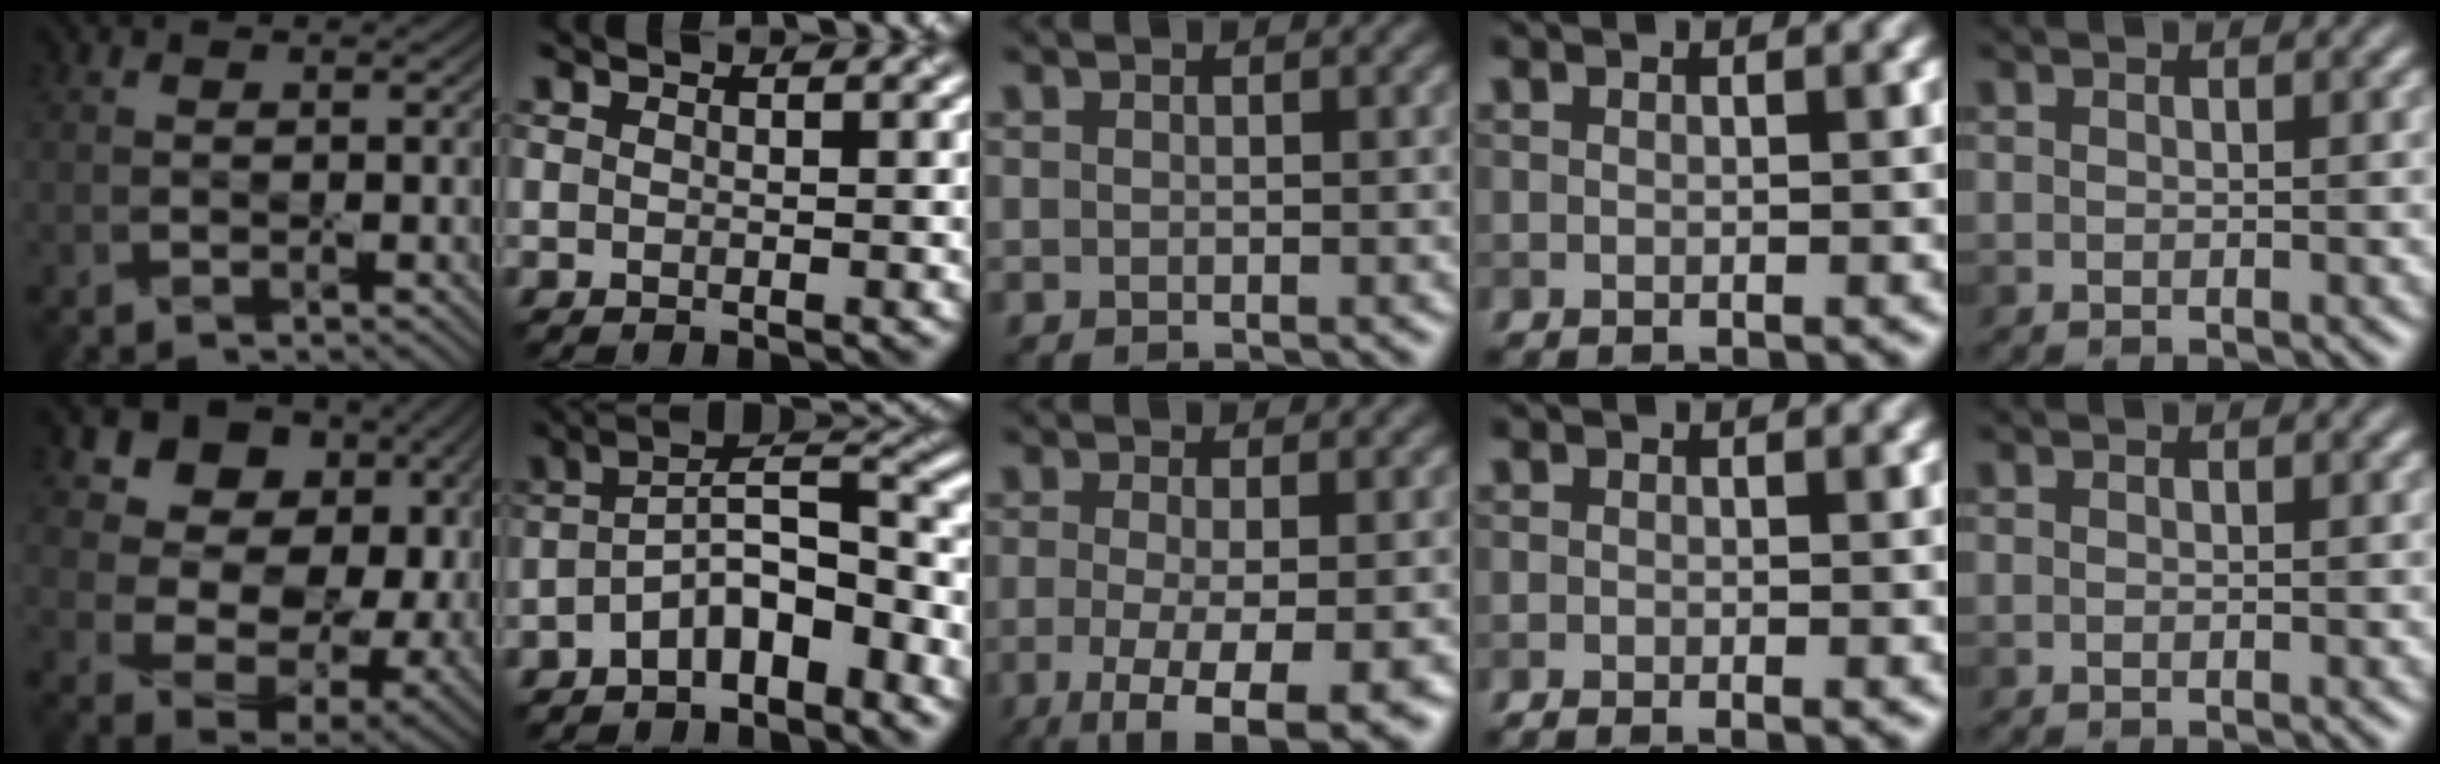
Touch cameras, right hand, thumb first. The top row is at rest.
{"thumb": {"total": 15.9, "force": [4.7, 11.4, 10.1], "torque": [-0.186, -0.006, 0.107]}, "index": {"total": 6.3, "force": [-3.3, 2.4, 4.8], "torque": [-0.077, 0.018, -0.067]}, "middle": {"total": 6.5, "force": [-2.7, 1.7, 5.7], "torque": [-0.092, -0.010, -0.045]}, "ring": {"total": 1.1, "force": [-0.7, 0.3, 0.7], "torque": [-0.014, -0.003, -0.015]}}